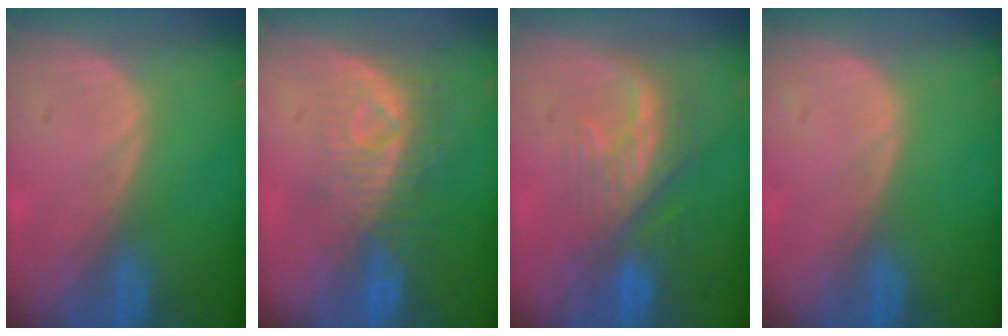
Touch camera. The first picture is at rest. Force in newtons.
{"total": 8.3, "press": 7.5, "slide": 3.6}
{"total": 8.1, "press": 7.4, "slide": 3.3}
{"total": 0.0}